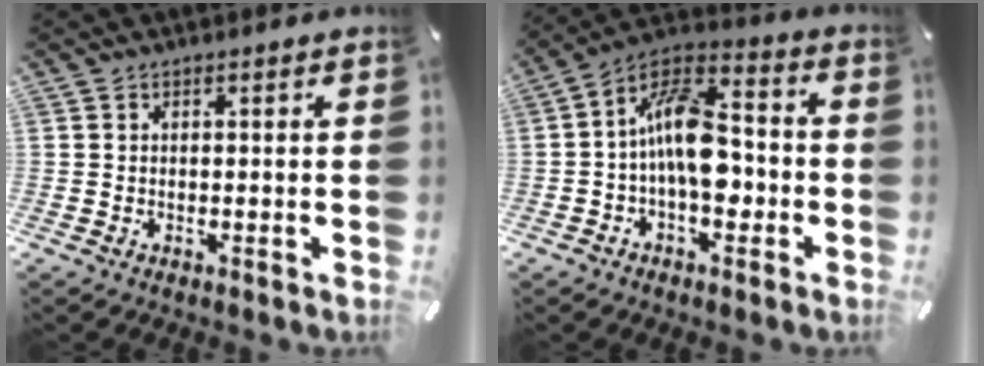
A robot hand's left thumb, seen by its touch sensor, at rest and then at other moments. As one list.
[{"total": 14.6, "force": [-1.8, 8.4, 11.8], "torque": [-0.227, 0.007, -0.032]}]